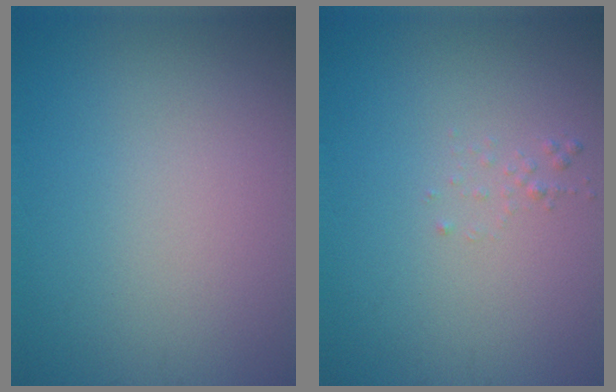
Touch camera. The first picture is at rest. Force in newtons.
{"total": 0.6, "press": 0.6, "slide": 0.1}